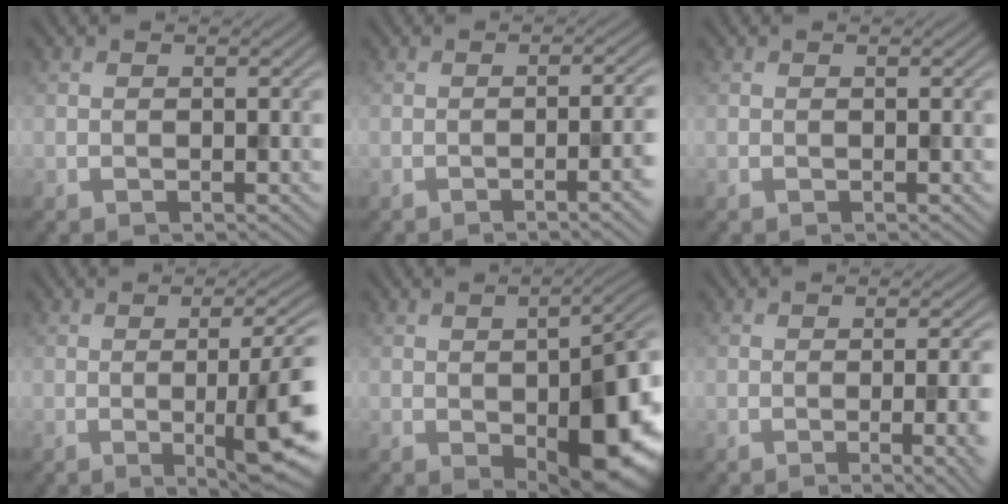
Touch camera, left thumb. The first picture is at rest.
{"total": 5.6, "force": [-1.7, 1.5, 5.2], "torque": [-0.058, 0.000, -0.025]}
{"total": 0.0}
{"total": 8.8, "force": [-1.3, 1.7, 8.6], "torque": [-0.130, -0.003, -0.023]}
{"total": 13.7, "force": [-3.6, 6.1, 11.7], "torque": [-0.151, -0.028, -0.043]}
{"total": 7.1, "force": [-1.7, 2.4, 6.5], "torque": [-0.064, -0.003, -0.014]}